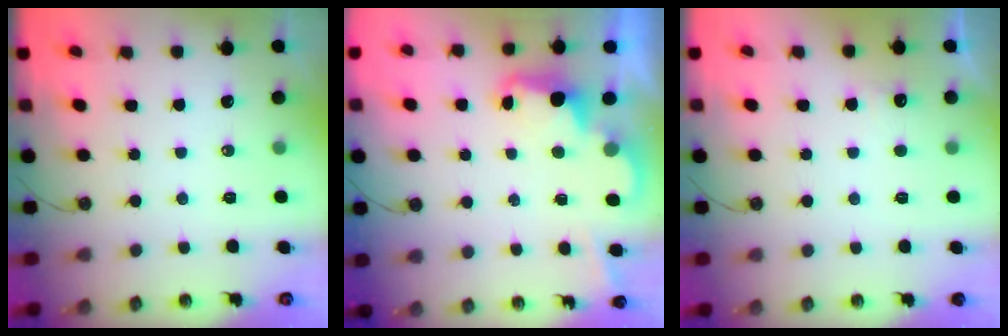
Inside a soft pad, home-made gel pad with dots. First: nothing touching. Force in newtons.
{"total": 2.6, "press": 2.5, "slide": 0.6}
{"total": 5.0, "press": 4.8, "slide": 1.2}